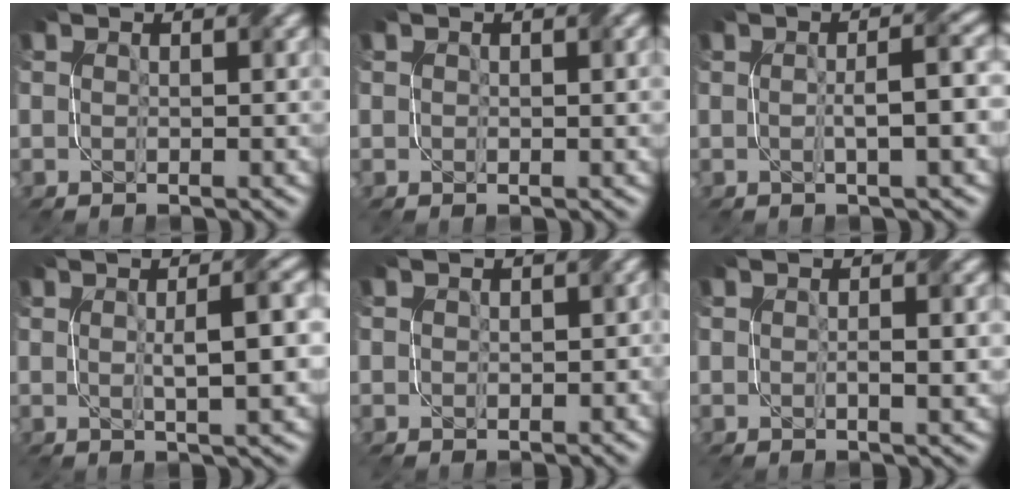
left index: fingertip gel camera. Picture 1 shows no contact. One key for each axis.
{"total": 1.1, "fx": 0.5, "fy": 0.7, "fz": 0.7, "tx": -0.009, "ty": 0.000, "tz": 0.009}
{"total": 3.6, "fx": -0.2, "fy": 0.7, "fz": 3.5, "tx": -0.054, "ty": 0.008, "tz": -0.001}
{"total": 5.2, "fx": 0.3, "fy": 1.1, "fz": 5.1, "tx": -0.069, "ty": 0.011, "tz": 0.006}
{"total": 1.1, "fx": 0.0, "fy": 1.0, "fz": 0.5, "tx": -0.003, "ty": -0.003, "tz": 0.001}
{"total": 1.8, "fx": -0.1, "fy": 0.3, "fz": 1.8, "tx": -0.029, "ty": 0.000, "tz": -0.001}